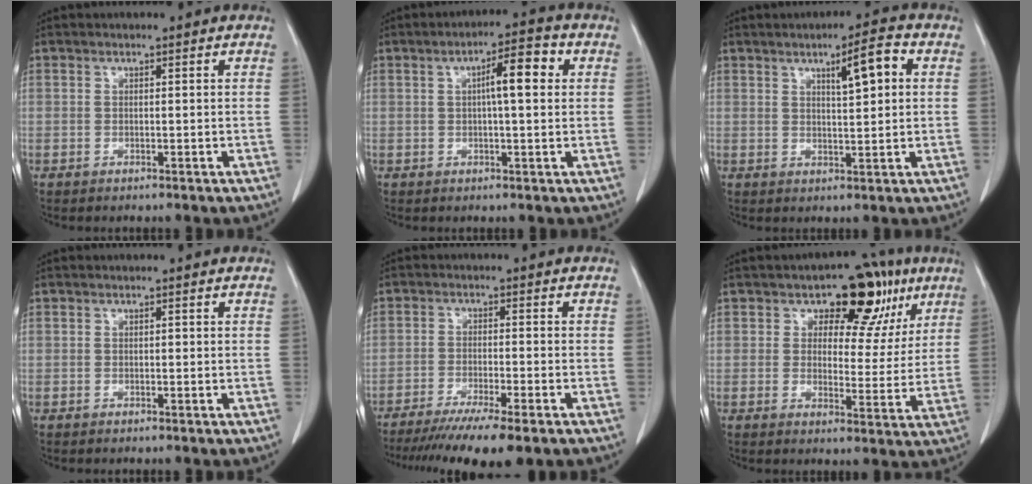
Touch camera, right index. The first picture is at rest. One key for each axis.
{"total": 6.5, "fx": 1.4, "fy": 1.0, "fz": 6.2, "tx": -0.097, "ty": 0.017, "tz": 0.018}
{"total": 2.5, "fx": 0.9, "fy": 0.3, "fz": 2.4, "tx": -0.036, "ty": 0.000, "tz": 0.013}
{"total": 0.0}
{"total": 11.7, "fx": -8.9, "fy": 0.3, "fz": 7.6, "tx": -0.114, "ty": -0.029, "tz": -0.138}
{"total": 11.2, "fx": 6.1, "fy": 6.5, "fz": 6.7, "tx": -0.060, "ty": 0.013, "tz": 0.078}